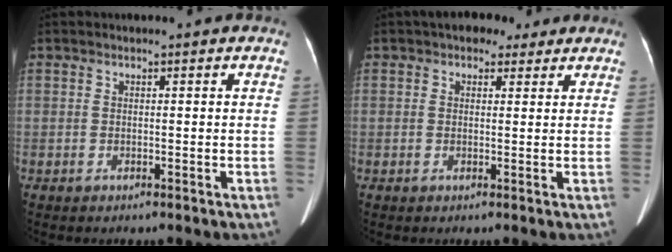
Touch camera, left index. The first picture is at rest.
{"total": 4.0, "force": [2.8, 2.5, 1.5], "torque": [-0.017, 0.016, 0.039]}